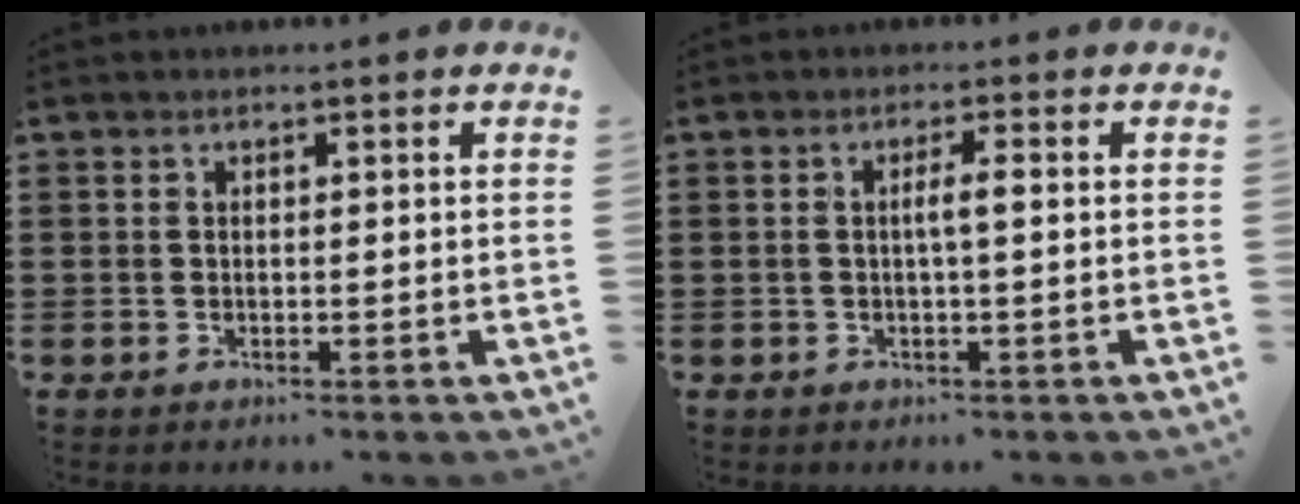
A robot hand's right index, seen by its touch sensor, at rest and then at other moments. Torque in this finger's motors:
{"motor_torque": [0.24, -0.20, 0.18, 0.03]}